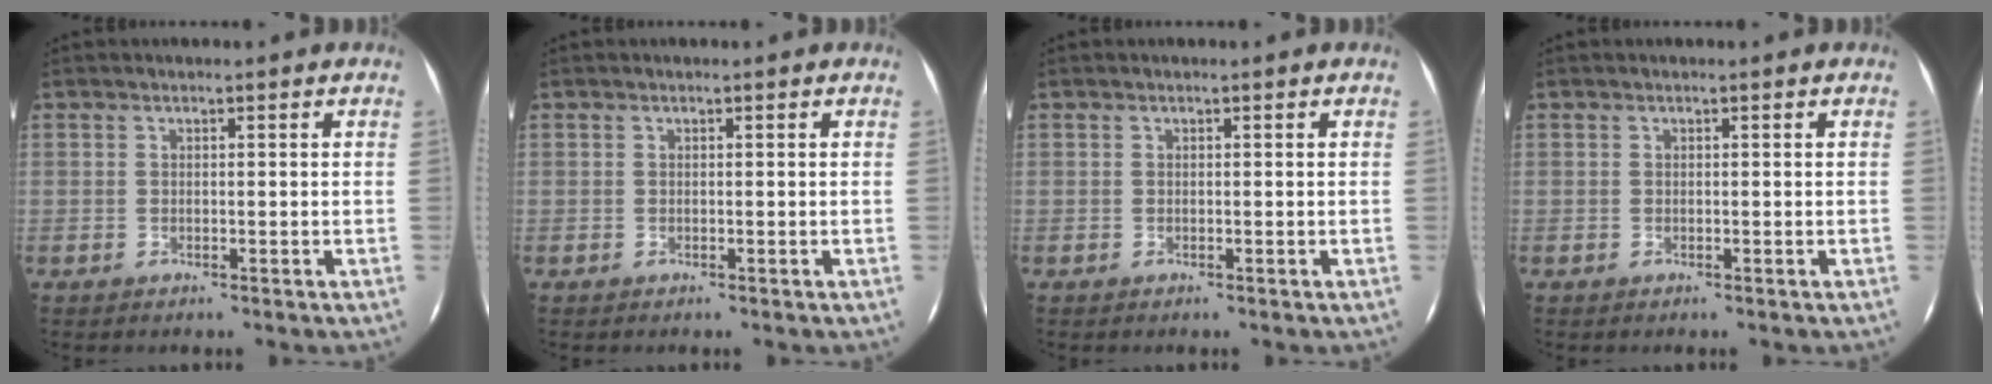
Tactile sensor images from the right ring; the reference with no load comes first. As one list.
[{"total": 0.0}, {"total": 0.0}, {"total": 0.0}]